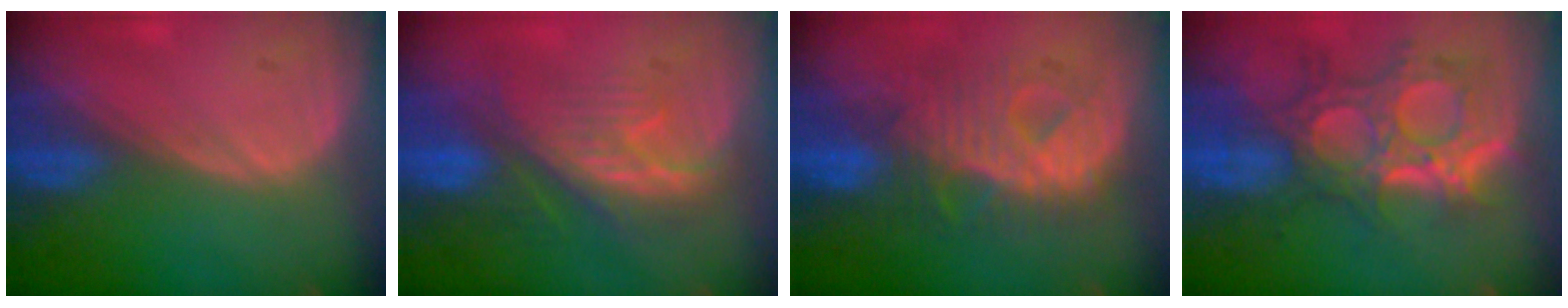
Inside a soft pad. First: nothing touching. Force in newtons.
{"total": 8.4, "press": 8.1, "slide": 1.9}
{"total": 9.3, "press": 9.3, "slide": 0.3}
{"total": 11.9, "press": 10.7, "slide": 5.3}